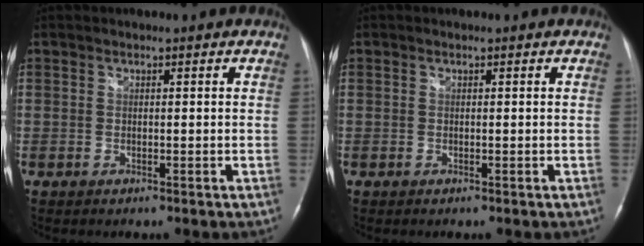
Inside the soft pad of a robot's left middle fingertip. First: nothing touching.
{"total": 0.0}